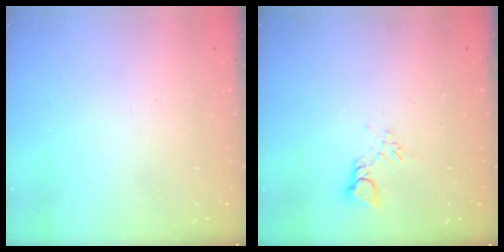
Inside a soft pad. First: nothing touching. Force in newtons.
{"total": 2.7, "press": 2.7, "slide": 0.4}